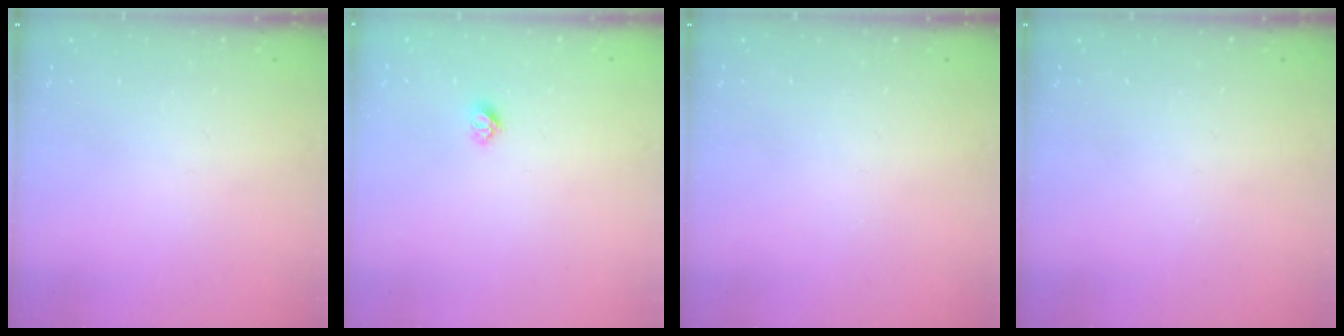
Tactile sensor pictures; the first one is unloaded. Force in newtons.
{"total": 4.5, "press": 4.4, "slide": 0.5}
{"total": 0.0}
{"total": 0.0}